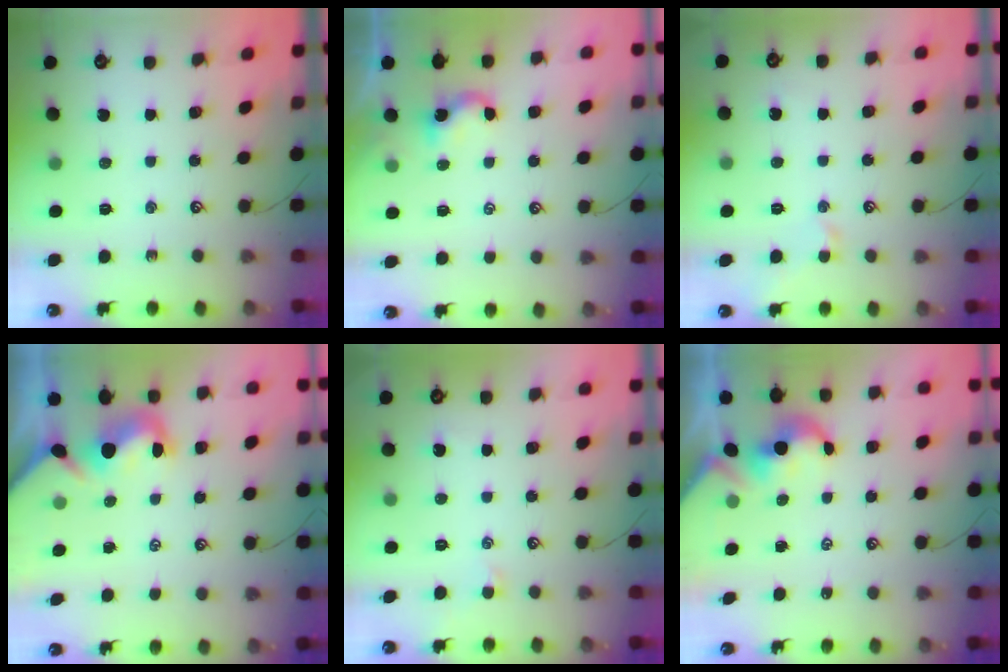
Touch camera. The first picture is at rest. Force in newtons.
{"total": 2.1, "press": 2.1, "slide": 0.4}
{"total": 1.4, "press": 1.3, "slide": 0.3}
{"total": 1.9, "press": 1.6, "slide": 1.0}
{"total": 0.6, "press": 0.3, "slide": 0.5}
{"total": 2.1, "press": 2.1, "slide": 0.2}